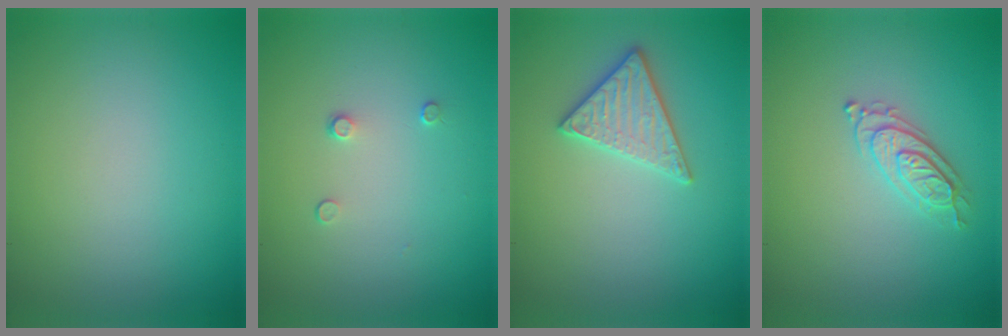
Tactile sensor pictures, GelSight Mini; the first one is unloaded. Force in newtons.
{"total": 0.8, "press": 0.4, "slide": 0.6}
{"total": 2.8, "press": 2.7, "slide": 0.7}
{"total": 2.2, "press": 2.2, "slide": 0.4}